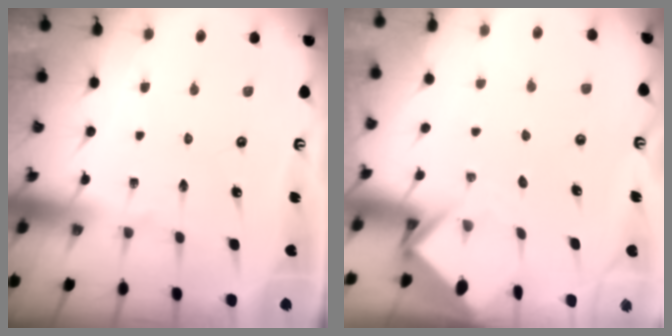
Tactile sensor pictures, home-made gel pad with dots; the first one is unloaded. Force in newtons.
{"total": 3.9, "press": 3.9, "slide": 0.2}